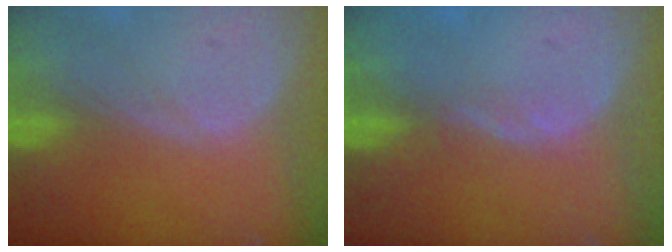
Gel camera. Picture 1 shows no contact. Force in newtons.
{"total": 1.1, "press": 1.0, "slide": 0.5}